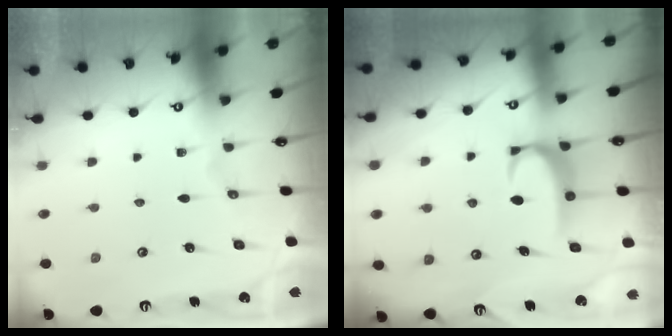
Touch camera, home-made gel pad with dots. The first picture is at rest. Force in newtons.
{"total": 2.8, "press": 2.7, "slide": 0.4}